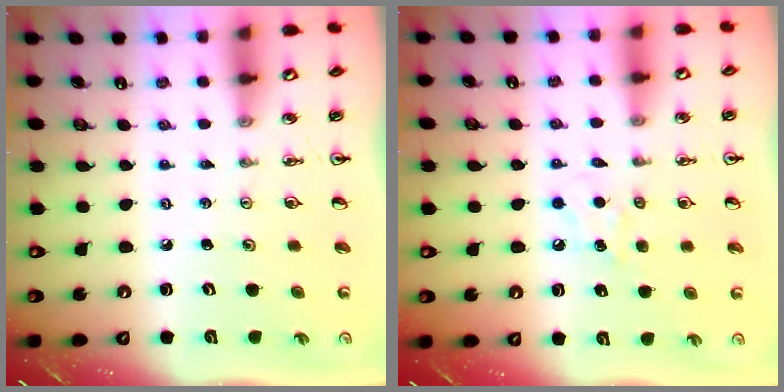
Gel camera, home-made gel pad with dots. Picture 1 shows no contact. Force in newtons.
{"total": 5.9, "press": 5.9, "slide": 0.8}